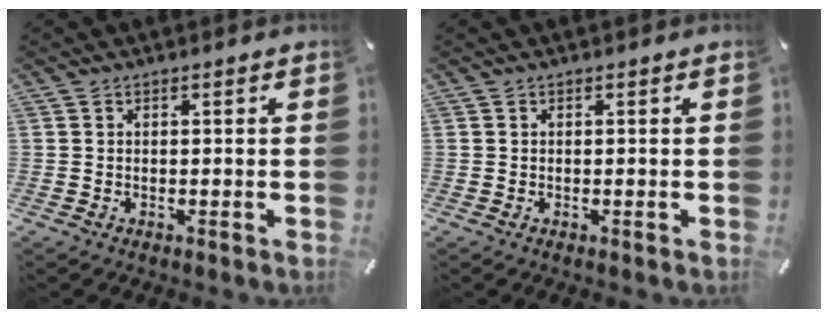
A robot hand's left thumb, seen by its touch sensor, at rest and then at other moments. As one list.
[{"total": 0.0}]